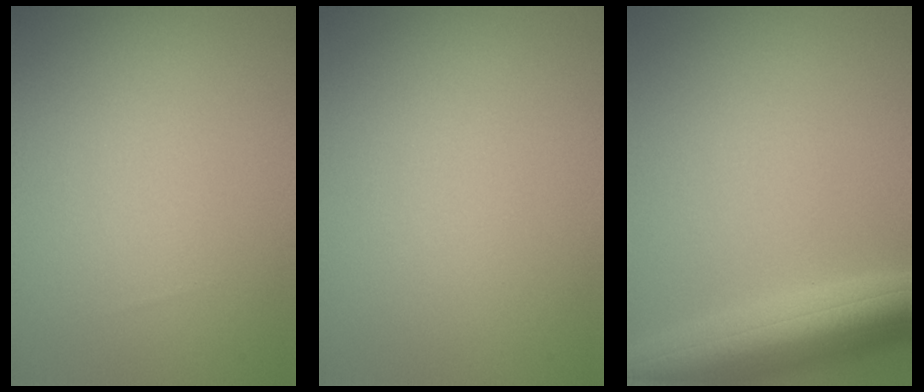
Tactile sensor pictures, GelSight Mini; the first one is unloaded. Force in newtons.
{"total": 0.0}
{"total": 7.9, "press": 7.9, "slide": 0.4}